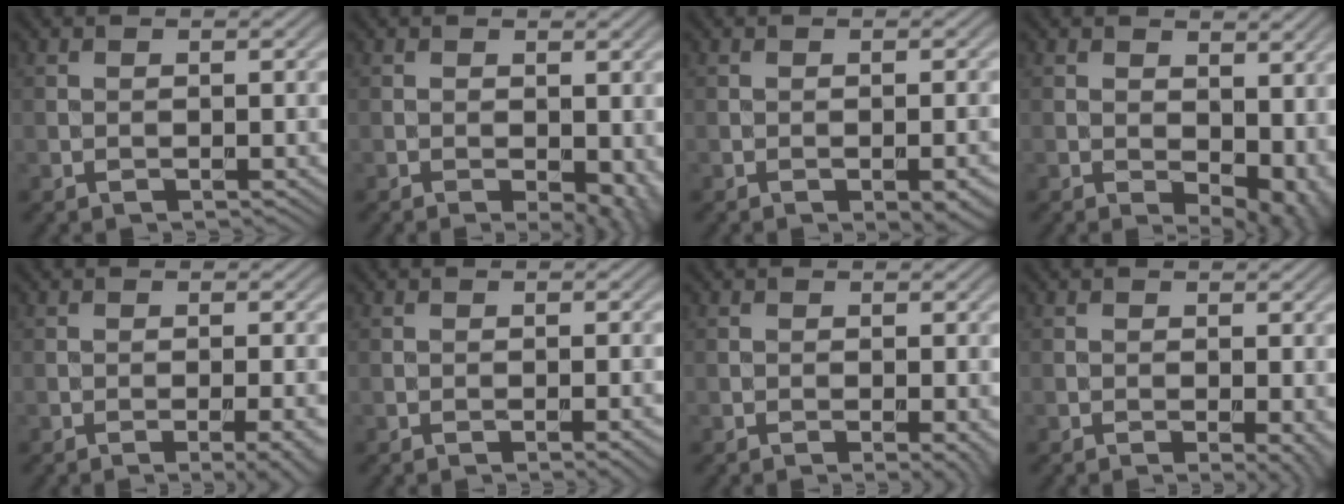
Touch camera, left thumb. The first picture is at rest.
{"total": 4.0, "force": [-1.0, 2.0, 3.3], "torque": [-0.047, -0.013, -0.010]}
{"total": 3.7, "force": [-1.9, 1.1, 2.9], "torque": [-0.039, 0.000, -0.023]}
{"total": 8.4, "force": [0.2, 5.2, 6.6], "torque": [-0.088, -0.018, 0.019]}
{"total": 4.1, "force": [-1.6, 1.0, 3.7], "torque": [-0.042, 0.001, -0.021]}
{"total": 1.8, "force": [-0.8, 0.2, 1.6], "torque": [-0.021, 0.001, -0.013]}
{"total": 1.7, "force": [-0.5, 0.2, 1.6], "torque": [-0.022, -0.003, -0.008]}
{"total": 2.4, "force": [-0.5, 0.4, 2.3], "torque": [-0.030, -0.007, -0.008]}